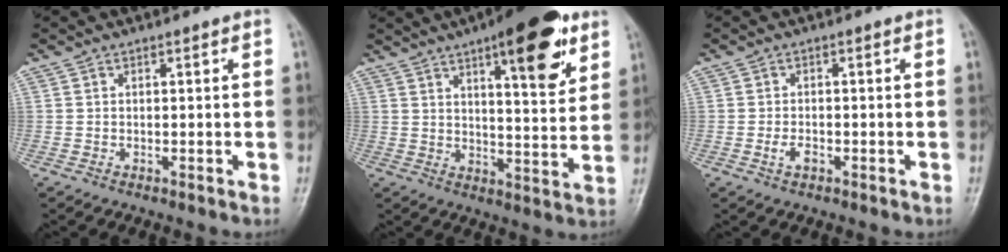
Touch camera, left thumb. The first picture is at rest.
{"total": 16.2, "force": [8.8, 4.9, 12.6], "torque": [-0.150, -0.037, 0.123]}
{"total": 2.3, "force": [-1.0, 1.3, 1.6], "torque": [-0.032, 0.007, -0.017]}